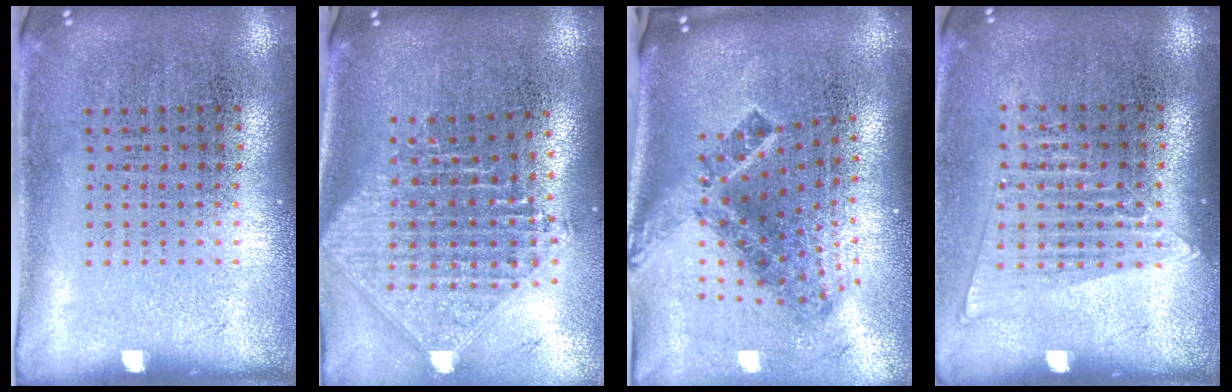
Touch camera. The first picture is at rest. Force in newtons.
{"total": 2.4, "press": 1.9, "slide": 1.5}
{"total": 2.2, "press": 1.3, "slide": 1.7}
{"total": 1.4, "press": 1.3, "slide": 0.6}